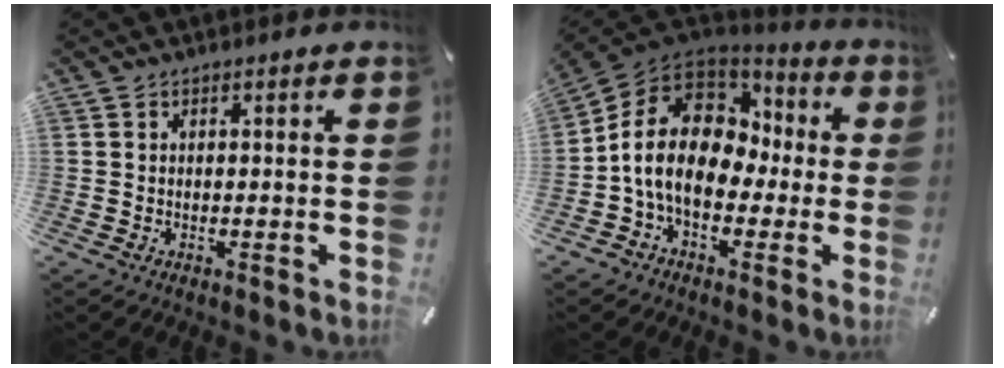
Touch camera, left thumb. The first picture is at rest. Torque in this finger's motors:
{"motor_torque": [1.80, 2.90, 1.05, -0.43, 0.33]}